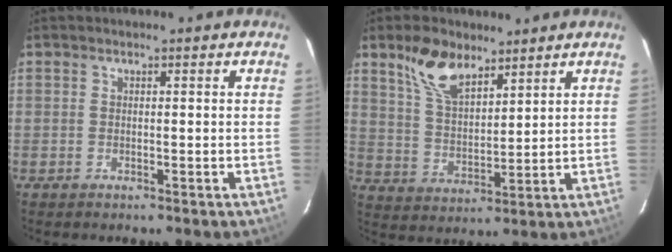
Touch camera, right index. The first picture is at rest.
{"total": 10.0, "force": [6.7, 4.8, 5.6], "torque": [-0.105, 0.012, 0.134]}